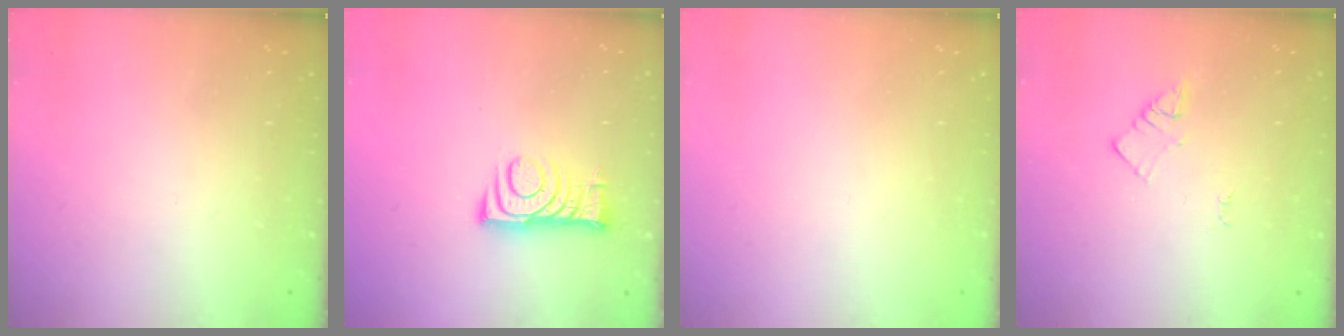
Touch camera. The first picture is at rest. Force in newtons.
{"total": 8.3, "press": 8.3, "slide": 0.8}
{"total": 0.0}
{"total": 2.1, "press": 2.1, "slide": 0.3}